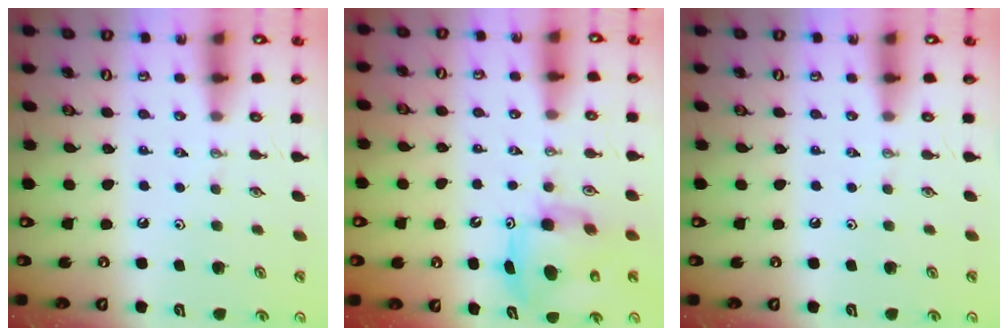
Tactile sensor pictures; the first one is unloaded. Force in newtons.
{"total": 8.1, "press": 8.0, "slide": 0.6}
{"total": 0.0}